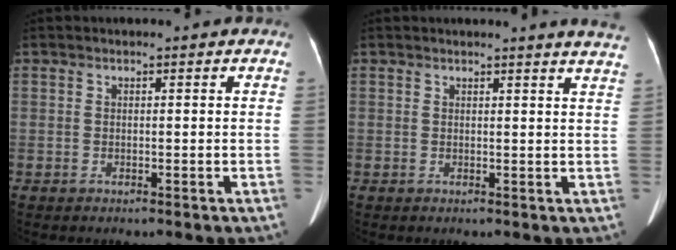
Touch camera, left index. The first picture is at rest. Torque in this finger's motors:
{"motor_torque": [0.16, -1.98, 0.06, 0.04]}